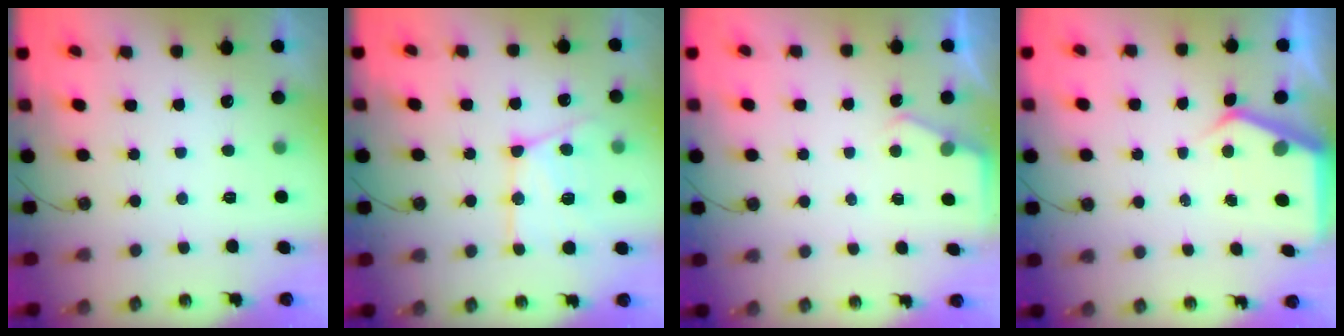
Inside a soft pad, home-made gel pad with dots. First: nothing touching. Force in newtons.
{"total": 16.7, "press": 16.5, "slide": 2.0}
{"total": 2.6, "press": 2.6, "slide": 0.4}
{"total": 4.6, "press": 4.6, "slide": 0.5}